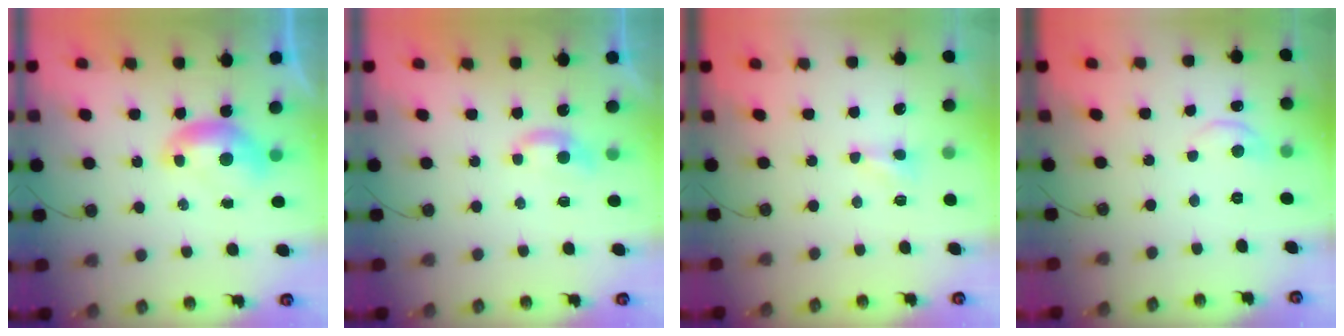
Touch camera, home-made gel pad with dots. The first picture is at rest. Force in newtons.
{"total": 1.9, "press": 1.9, "slide": 0.5}
{"total": 1.0, "press": 0.9, "slide": 0.3}
{"total": 2.4, "press": 2.3, "slide": 0.6}